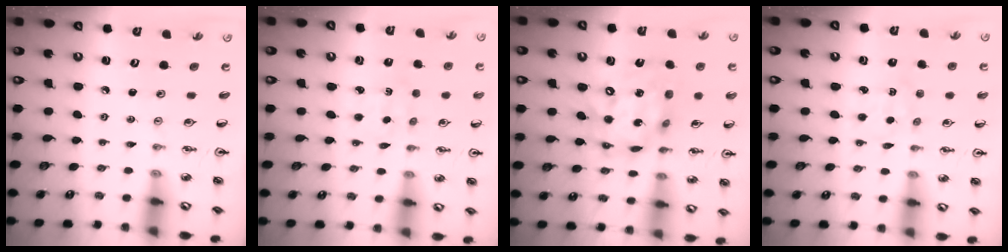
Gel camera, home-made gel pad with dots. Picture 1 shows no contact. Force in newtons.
{"total": 2.5, "press": 2.5, "slide": 0.3}
{"total": 17.3, "press": 17.2, "slide": 2.0}
{"total": 2.9, "press": 2.9, "slide": 0.4}